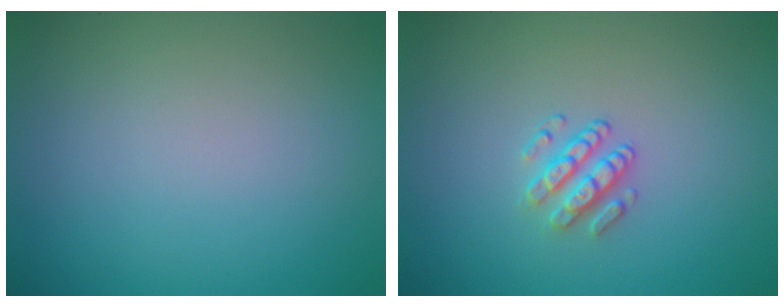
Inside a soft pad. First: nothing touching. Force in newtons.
{"total": 2.0, "press": 1.6, "slide": 1.3}